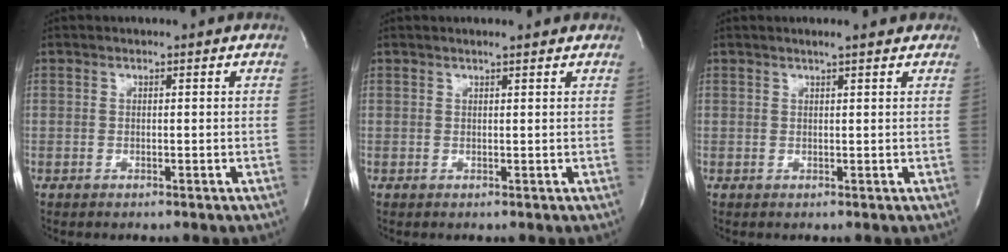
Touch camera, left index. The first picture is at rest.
{"total": 2.1, "force": [1.9, 0.3, 1.0], "torque": [-0.018, 0.011, 0.021]}
{"total": 3.3, "force": [2.7, 0.6, 1.9], "torque": [-0.026, 0.012, 0.032]}